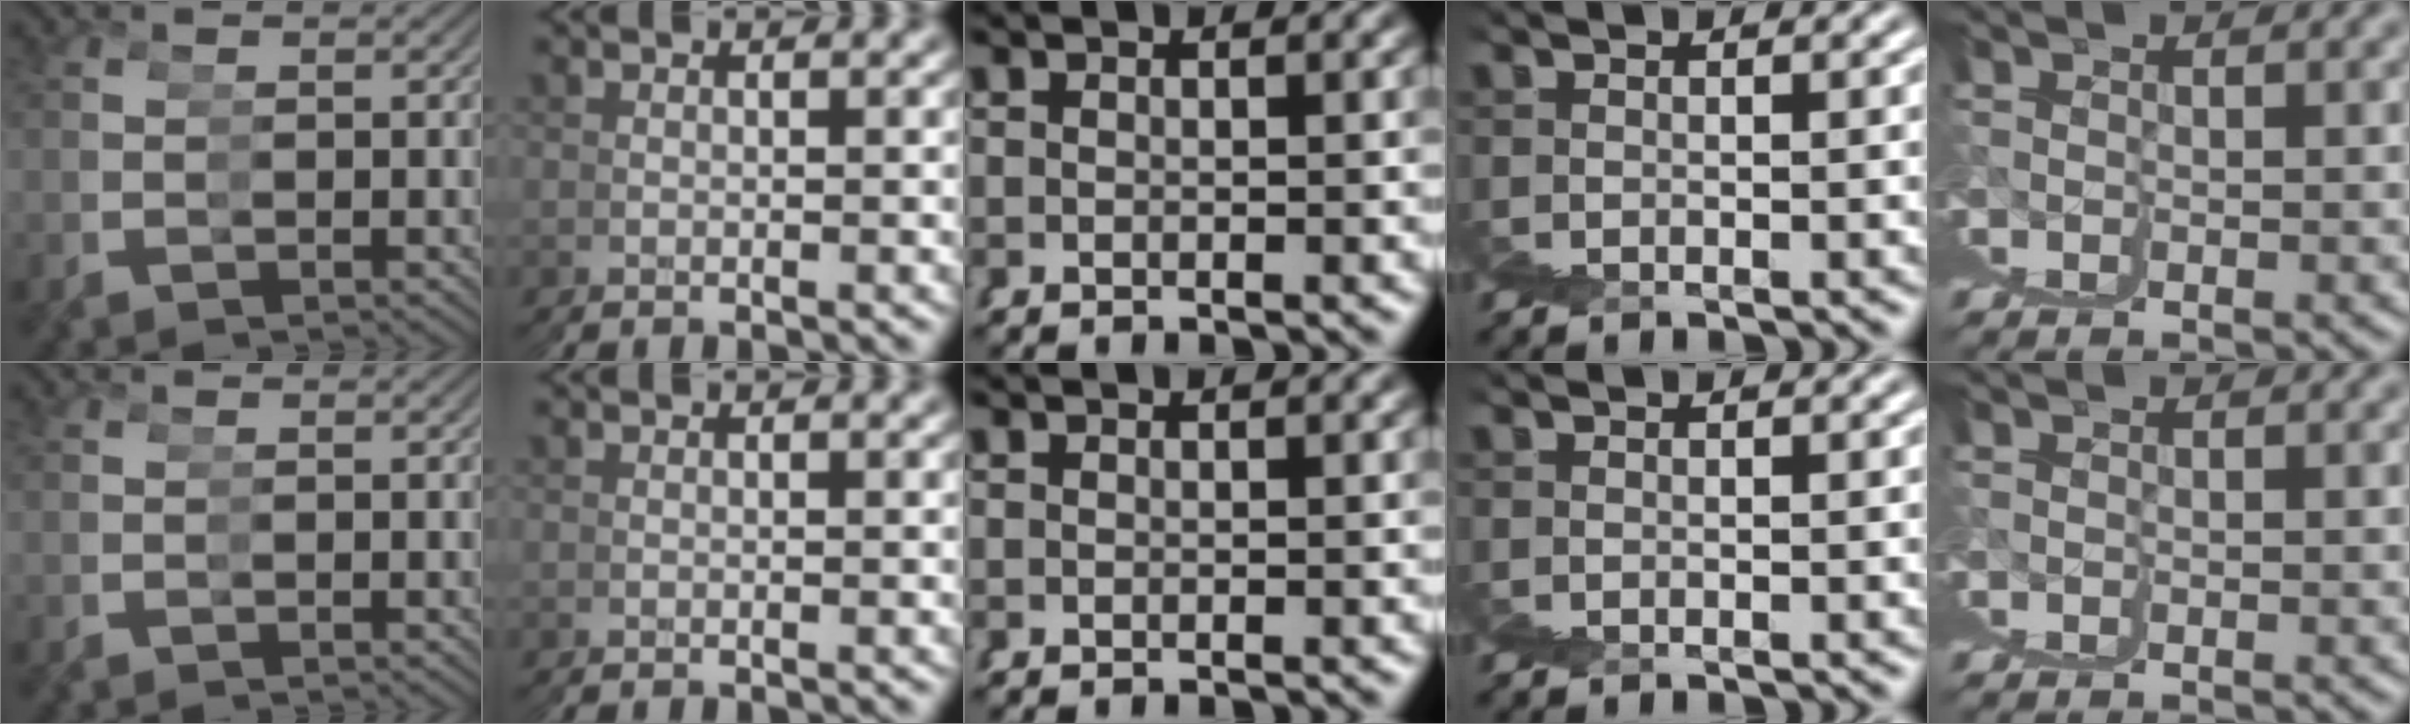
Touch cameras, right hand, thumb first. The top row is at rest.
{}